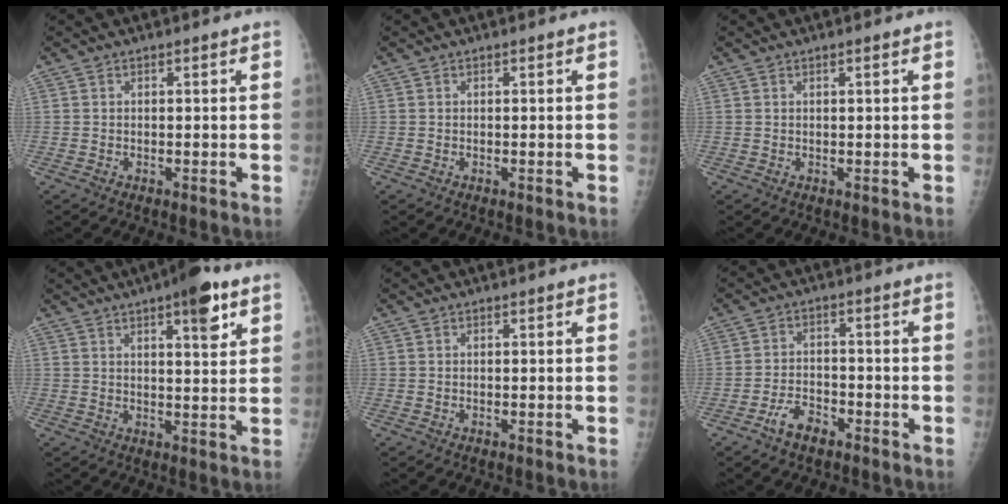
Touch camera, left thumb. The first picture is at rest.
{"total": 0.0}
{"total": 0.5, "force": [0.3, 0.0, 0.5], "torque": [-0.007, 0.001, 0.004]}
{"total": 8.6, "force": [4.7, 2.3, 6.8], "torque": [-0.081, -0.020, 0.063]}
{"total": 0.0}
{"total": 5.1, "force": [-3.4, 2.6, 2.8], "torque": [-0.047, 0.023, -0.061]}